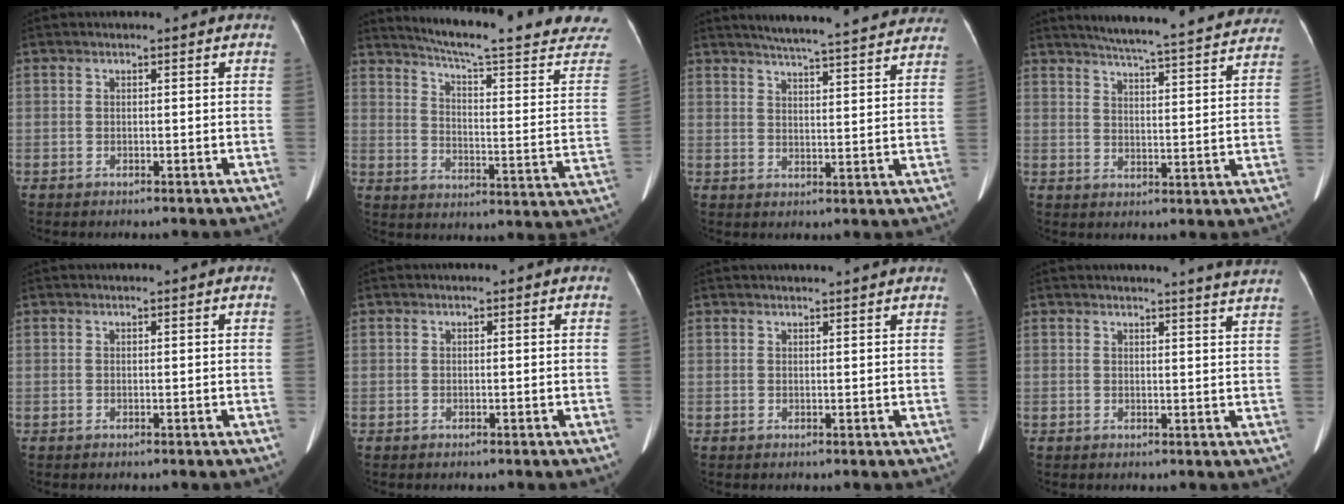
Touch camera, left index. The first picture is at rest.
{"total": 25.2, "force": [22.6, 0.7, 11.2], "torque": [-0.159, -0.084, 0.277]}
{"total": 21.2, "force": [19.5, 1.9, 8.1], "torque": [-0.117, -0.011, 0.240]}
{"total": 24.0, "force": [22.0, 2.0, 9.4], "torque": [-0.139, -0.030, 0.269]}
{"total": 0.0}
{"total": 0.0}
{"total": 4.8, "force": [4.5, -0.4, 1.5], "torque": [-0.018, 0.019, 0.051]}
{"total": 8.5, "force": [8.0, -1.3, 2.4], "torque": [-0.026, -0.031, 0.071]}